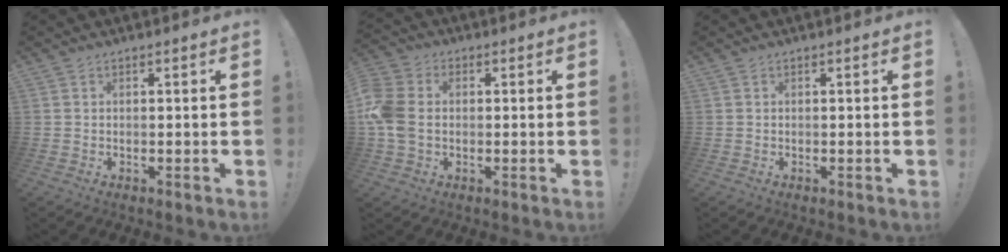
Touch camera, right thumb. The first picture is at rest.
{"total": 10.4, "force": [-0.5, 7.7, 7.0], "torque": [-0.165, 0.006, -0.009]}
{"total": 0.0}